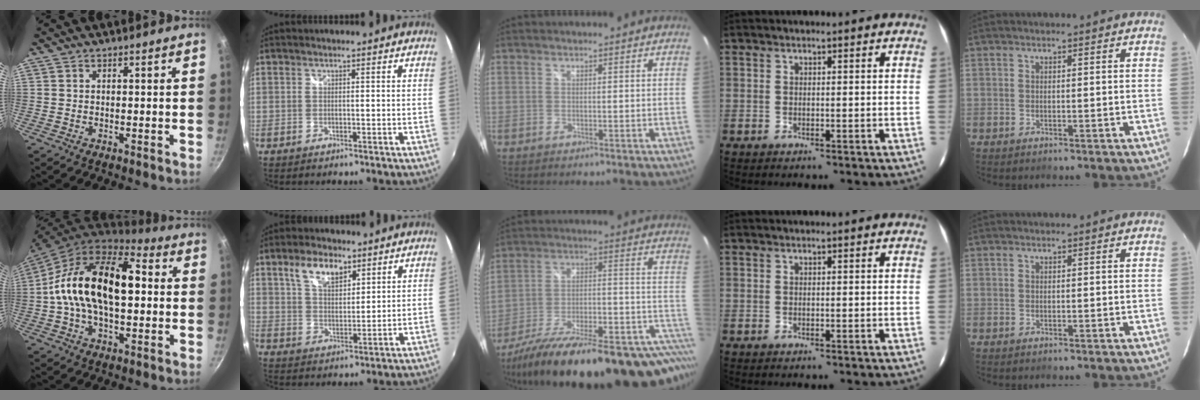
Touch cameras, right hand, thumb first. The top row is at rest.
{"thumb": {"total": 21.4, "force": [1.4, 12.1, 17.6], "torque": [-0.283, 0.031, 0.004]}, "index": {"total": 8.0, "force": [4.4, 4.3, 5.1], "torque": [-0.090, 0.014, 0.079]}, "middle": {"total": 34.2, "force": [-26.2, 8.6, 20.3], "torque": [-0.274, -0.053, -0.375]}}